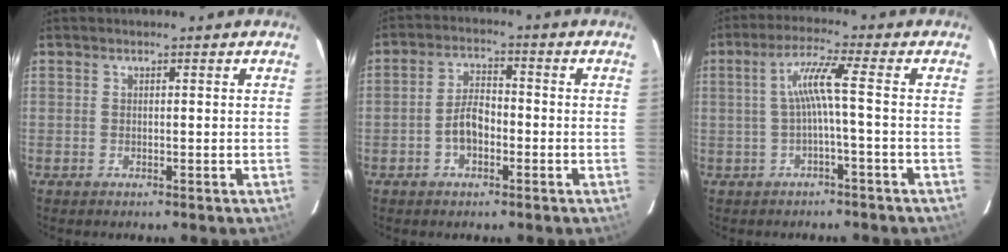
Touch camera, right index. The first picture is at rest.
{"total": 5.0, "force": [-1.8, 2.7, 3.7], "torque": [-0.074, 0.012, -0.030]}
{"total": 5.4, "force": [-0.9, -0.9, 5.2], "torque": [-0.107, 0.005, -0.009]}